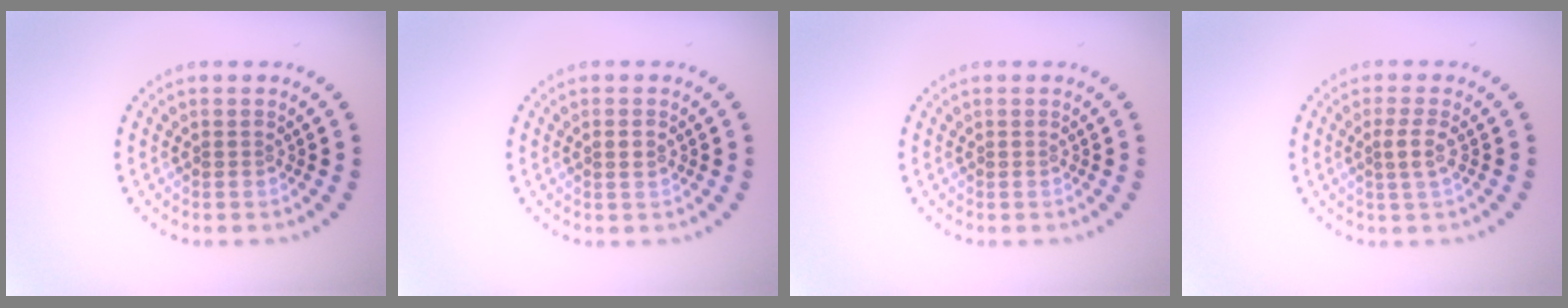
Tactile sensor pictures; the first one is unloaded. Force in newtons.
{"total": 1.0, "press": 1.0, "slide": 0.3}
{"total": 0.0}
{"total": 1.6, "press": 1.1, "slide": 1.1}